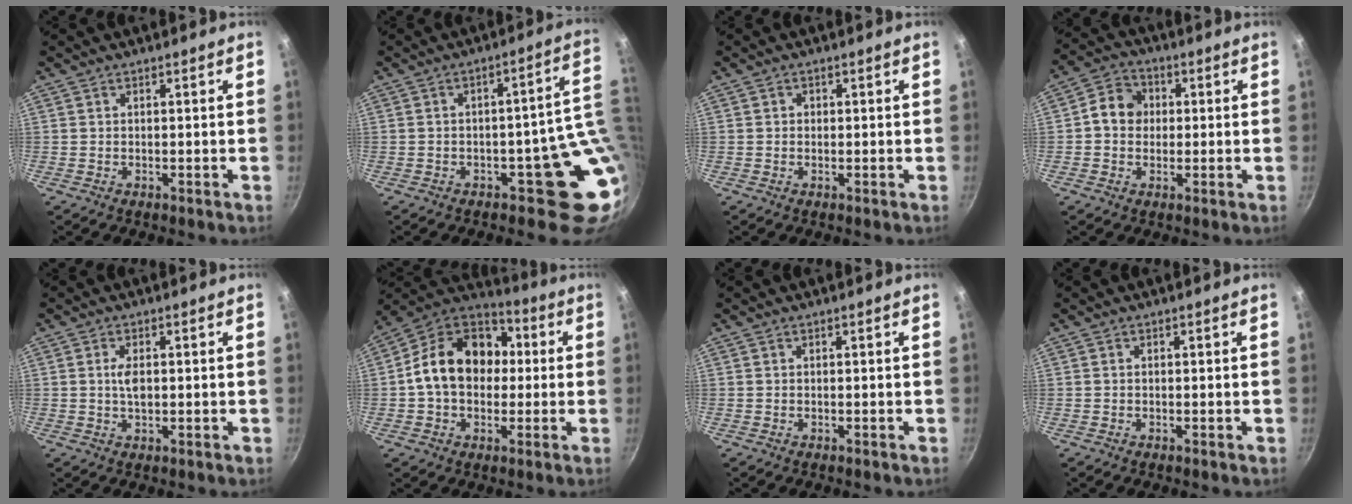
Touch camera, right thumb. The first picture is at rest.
{"total": 9.0, "force": [-0.2, 4.9, 7.6], "torque": [-0.041, 0.018, 0.004]}
{"total": 0.8, "force": [0.0, 0.7, 0.2], "torque": [0.002, 0.001, -0.001]}
{"total": 7.1, "force": [0.6, 6.1, 3.6], "torque": [-0.034, 0.013, -0.008]}
{"total": 3.3, "force": [0.3, 1.6, 2.8], "torque": [-0.049, 0.002, 0.003]}
{"total": 17.9, "force": [0.8, 13.5, 11.7], "torque": [-0.162, 0.041, -0.005]}
{"total": 0.0}
{"total": 0.0}